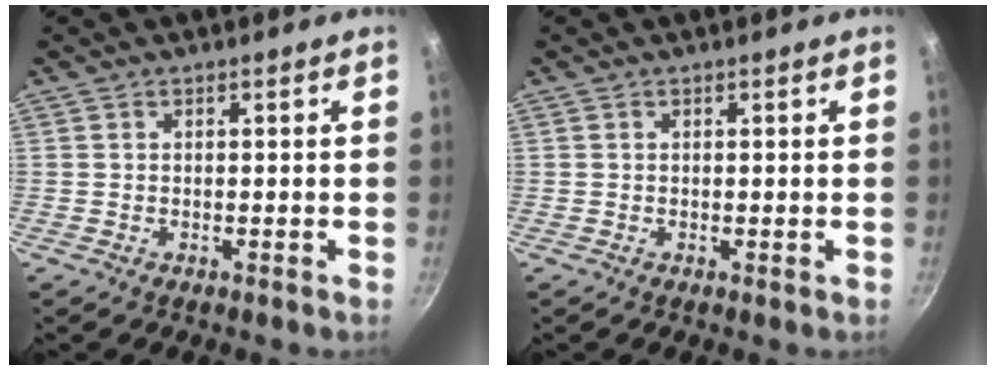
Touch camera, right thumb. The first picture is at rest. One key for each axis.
{"total": 0.0}